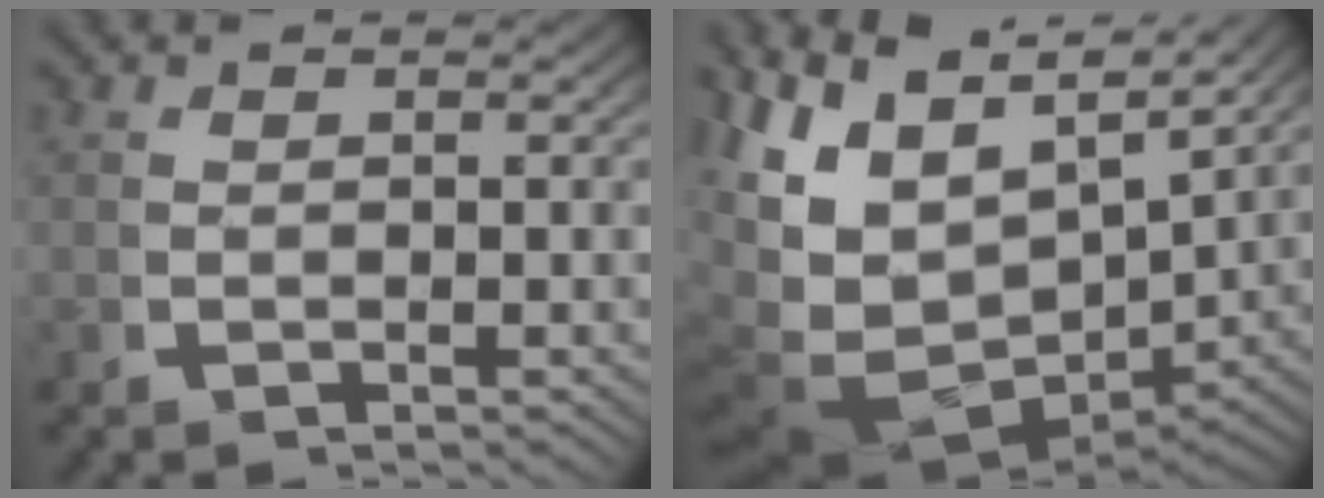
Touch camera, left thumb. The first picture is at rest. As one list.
[{"total": 15.2, "force": [-0.2, 10.9, 10.6], "torque": [-0.237, -0.057, 0.016]}]